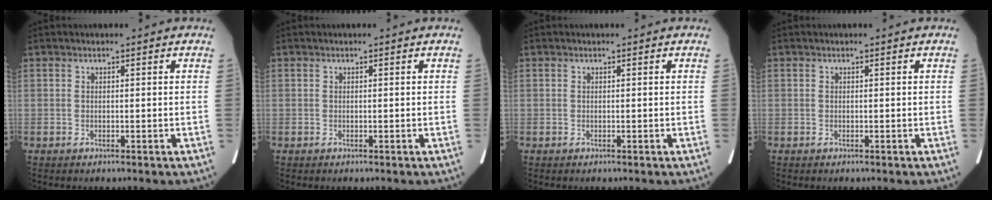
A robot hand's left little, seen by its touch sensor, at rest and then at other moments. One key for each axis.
{"total": 0.0}
{"total": 0.0}
{"total": 0.0}